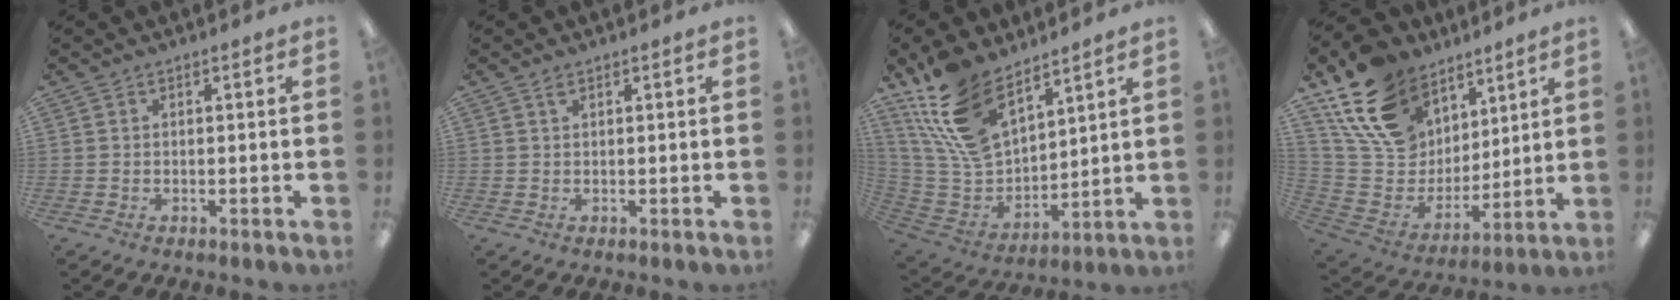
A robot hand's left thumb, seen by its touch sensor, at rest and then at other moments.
{"total": 0.9, "force": [0.6, 0.3, 0.5], "torque": [-0.014, 0.003, 0.011]}
{"total": 18.6, "force": [12.3, 9.5, 10.3], "torque": [-0.248, -0.054, 0.230]}
{"total": 20.5, "force": [12.3, 13.7, 8.9], "torque": [-0.181, -0.053, 0.238]}